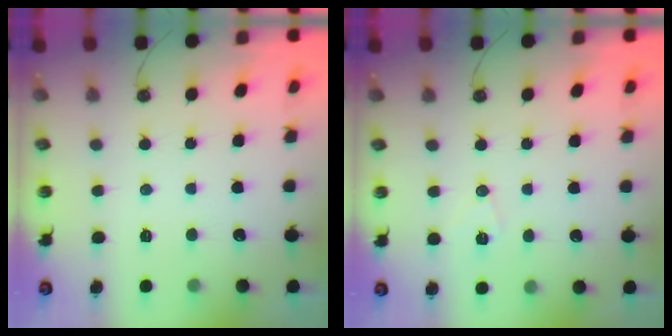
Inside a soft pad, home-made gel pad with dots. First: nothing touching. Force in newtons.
{"total": 6.1, "press": 4.9, "slide": 3.6}